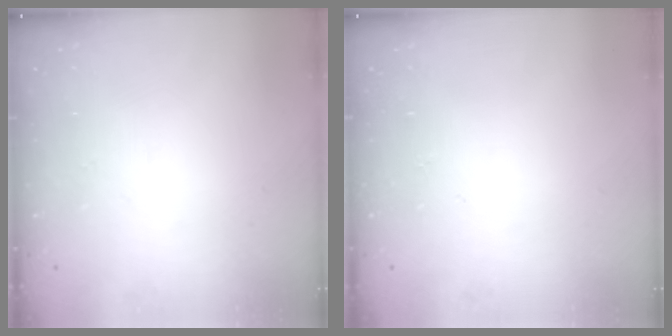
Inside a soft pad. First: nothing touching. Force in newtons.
{"total": 0.0}